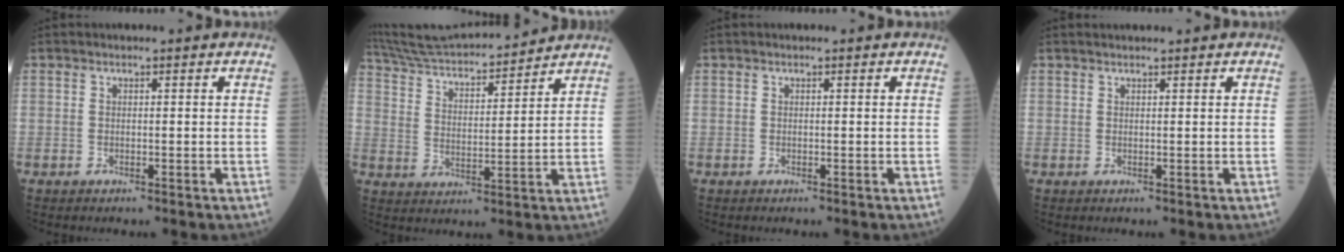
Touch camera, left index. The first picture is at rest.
{"total": 18.6, "force": [17.5, 2.0, 6.1], "torque": [-0.114, 0.025, 0.285]}
{"total": 0.0}
{"total": 2.0, "force": [1.9, 0.0, 0.7], "torque": [-0.006, 0.023, 0.031]}